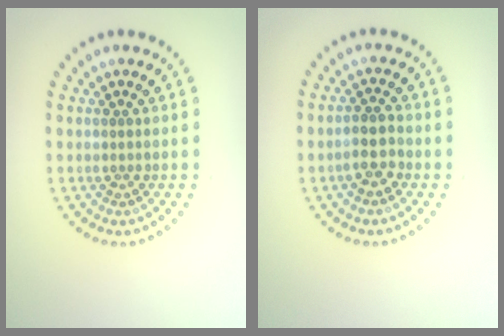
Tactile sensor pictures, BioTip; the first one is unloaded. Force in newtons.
{"total": 2.3, "press": 2.1, "slide": 1.0}